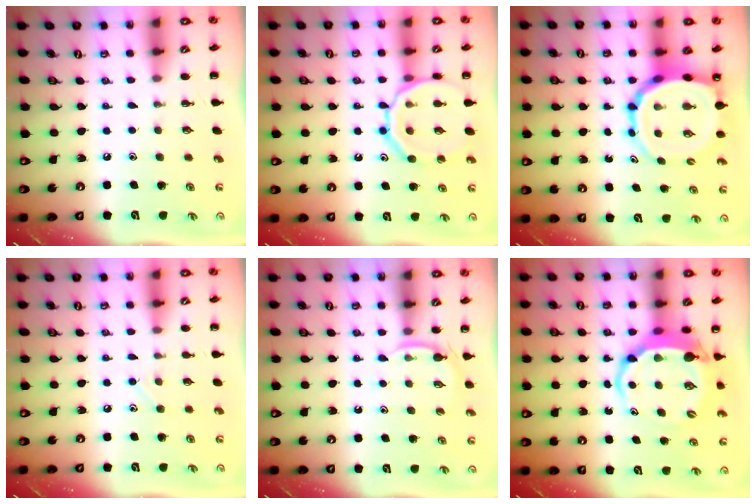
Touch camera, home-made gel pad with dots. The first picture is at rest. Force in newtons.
{"total": 14.7, "press": 14.6, "slide": 1.4}
{"total": 11.5, "press": 10.9, "slide": 3.6}
{"total": 4.0, "press": 3.8, "slide": 1.3}
{"total": 4.0, "press": 3.7, "slide": 1.3}
{"total": 6.5, "press": 6.4, "slide": 1.0}